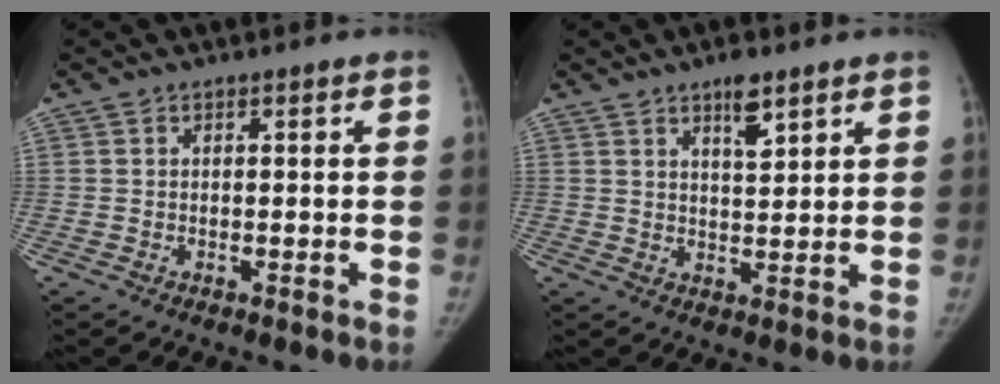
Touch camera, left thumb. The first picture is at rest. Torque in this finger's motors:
{"motor_torque": [0.35, -0.22, 0.74, -0.44, 0.13]}